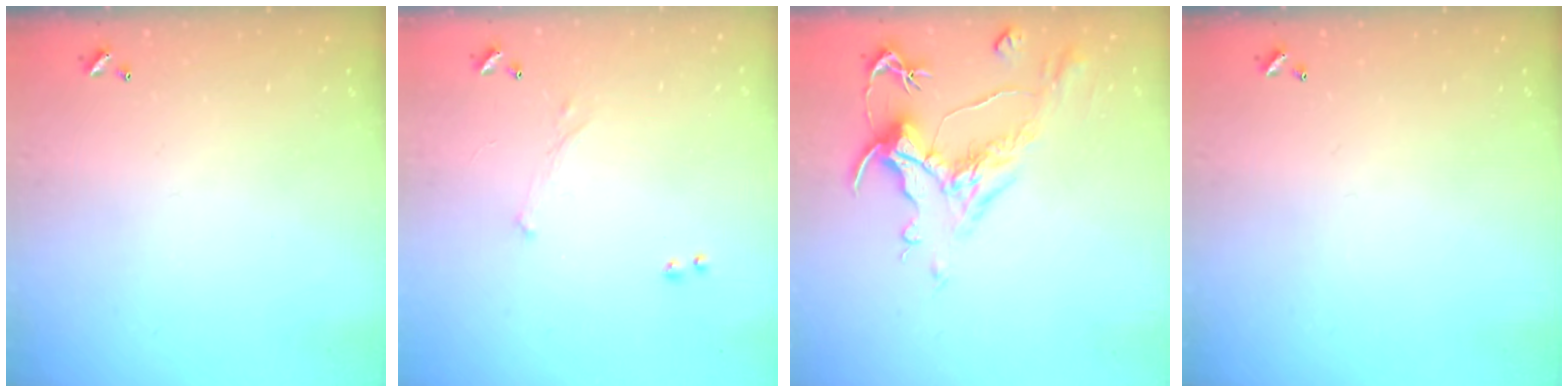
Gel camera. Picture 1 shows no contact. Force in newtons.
{"total": 0.7, "press": 0.3, "slide": 0.6}
{"total": 1.5, "press": 0.5, "slide": 1.4}
{"total": 0.0}